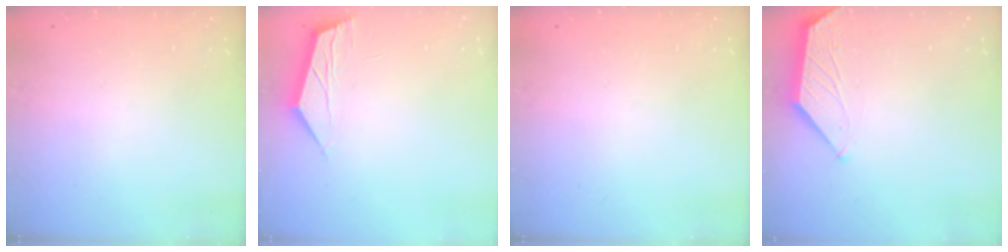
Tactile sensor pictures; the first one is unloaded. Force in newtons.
{"total": 4.5, "press": 4.5, "slide": 0.0}
{"total": 0.0}
{"total": 0.8, "press": 0.7, "slide": 0.1}